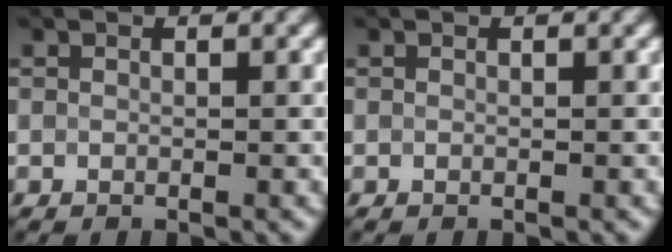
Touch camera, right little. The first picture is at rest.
{"total": 0.0}